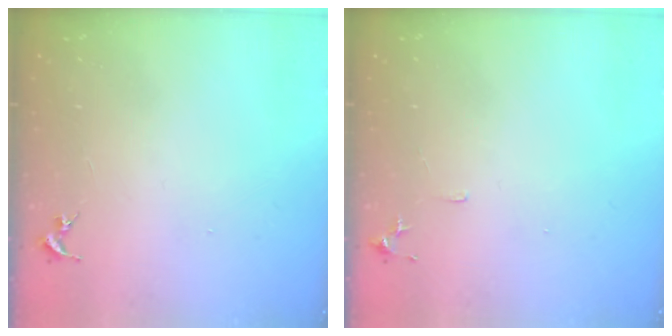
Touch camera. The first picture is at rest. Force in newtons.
{"total": 5.7, "press": 5.6, "slide": 0.6}